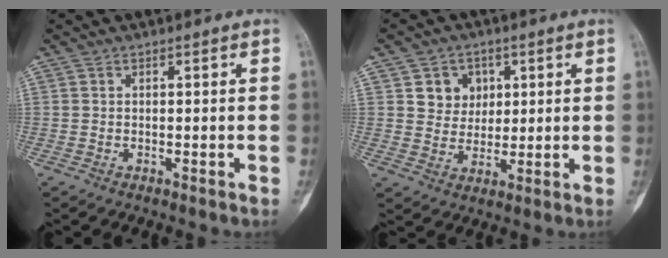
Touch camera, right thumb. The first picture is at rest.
{"total": 6.5, "force": [2.3, 5.7, 2.1], "torque": [-0.001, -0.006, 0.039]}